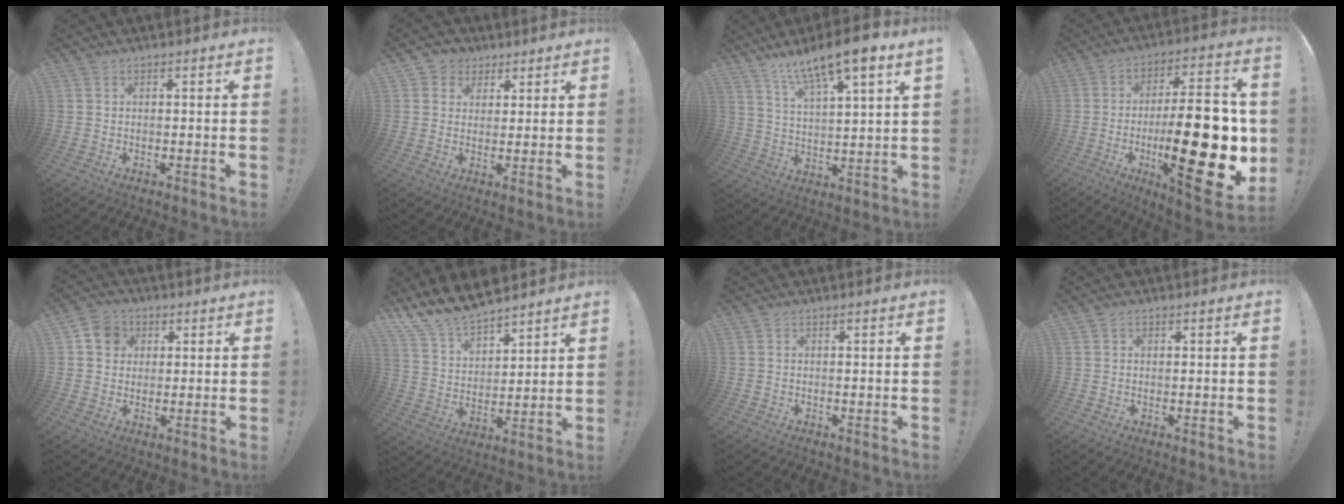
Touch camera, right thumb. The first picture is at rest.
{"total": 5.0, "force": [1.9, 4.6, 0.8], "torque": [-0.012, -0.010, 0.037]}
{"total": 11.3, "force": [9.2, 1.2, 6.6], "torque": [-0.116, -0.062, 0.152]}
{"total": 30.7, "force": [-4.9, 9.7, 28.7], "torque": [-0.462, 0.014, -0.070]}
{"total": 7.3, "force": [2.1, 6.5, 2.7], "torque": [-0.036, 0.001, 0.042]}
{"total": 12.7, "force": [11.5, 4.2, 3.2], "torque": [-0.084, -0.090, 0.217]}
{"total": 0.0}
{"total": 0.8, "force": [0.3, 0.8, 0.1], "torque": [0.005, 0.000, 0.004]}